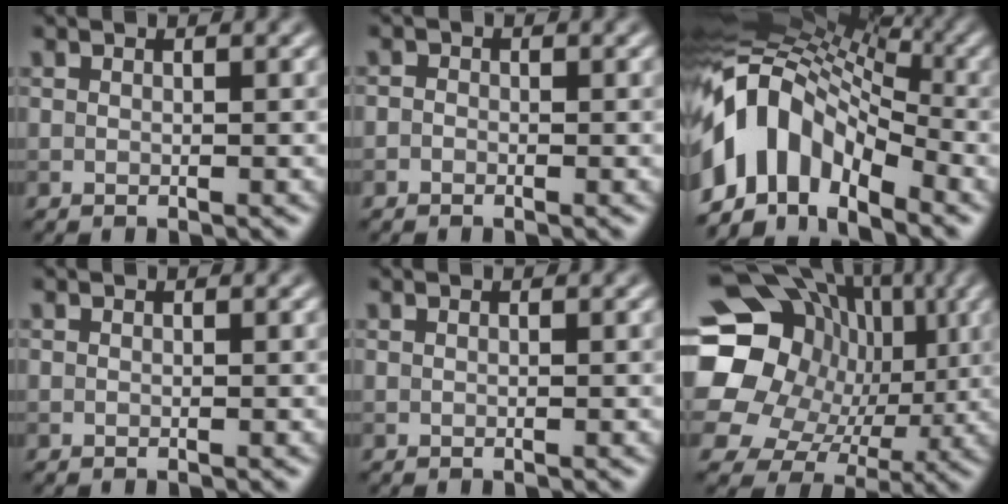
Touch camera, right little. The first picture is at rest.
{"total": 0.7, "force": [-0.4, 0.5, 0.2], "torque": [0.000, -0.004, -0.012]}
{"total": 12.0, "force": [-4.2, 7.4, 8.4], "torque": [-0.148, 0.017, -0.090]}
{"total": 0.0}
{"total": 0.0}
{"total": 19.9, "force": [3.4, 17.5, 8.9], "torque": [-0.201, 0.033, 0.036]}